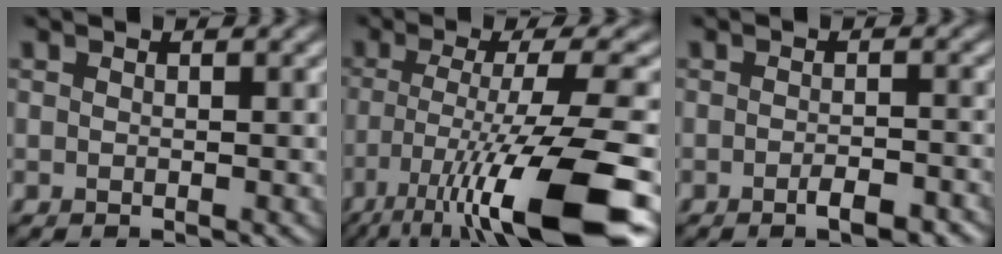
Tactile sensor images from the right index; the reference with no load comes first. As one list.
[{"total": 12.7, "force": [-6.4, 2.4, 10.7], "torque": [-0.165, -0.007, -0.108]}, {"total": 3.1, "force": [-1.7, 0.9, 2.4], "torque": [-0.041, -0.003, -0.024]}]